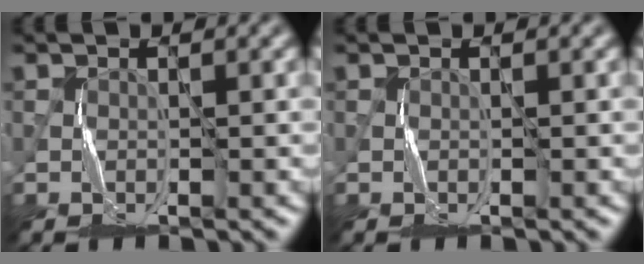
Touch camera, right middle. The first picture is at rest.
{"total": 0.0}